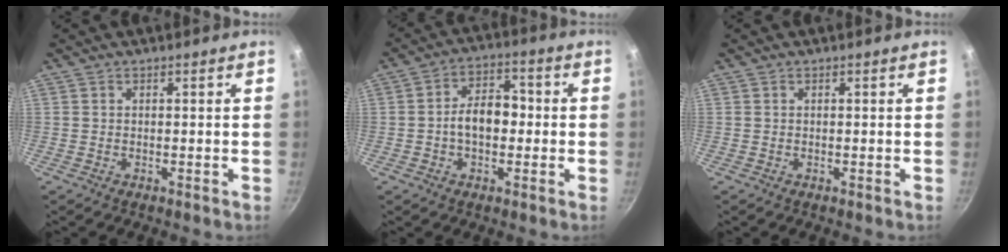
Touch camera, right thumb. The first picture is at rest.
{"total": 8.4, "force": [-0.8, 5.6, 6.3], "torque": [-0.068, 0.027, -0.020]}
{"total": 0.0}